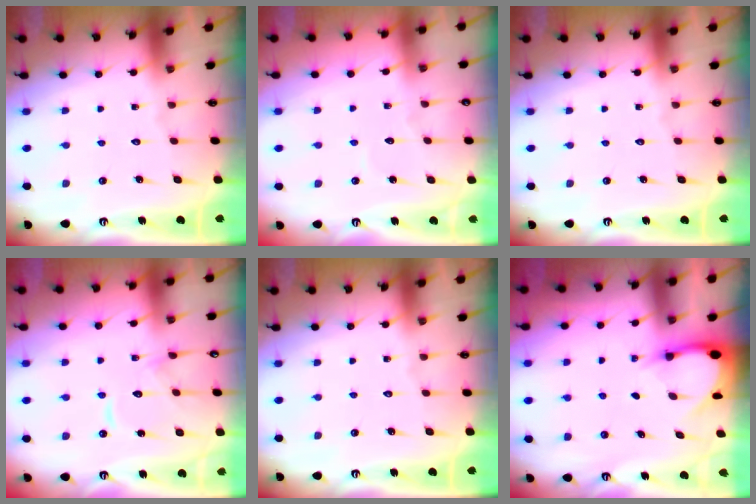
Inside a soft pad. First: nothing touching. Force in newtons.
{"total": 2.6, "press": 2.6, "slide": 0.3}
{"total": 0.0}
{"total": 9.9, "press": 9.9, "slide": 0.2}
{"total": 0.0}
{"total": 3.6, "press": 3.6, "slide": 0.2}